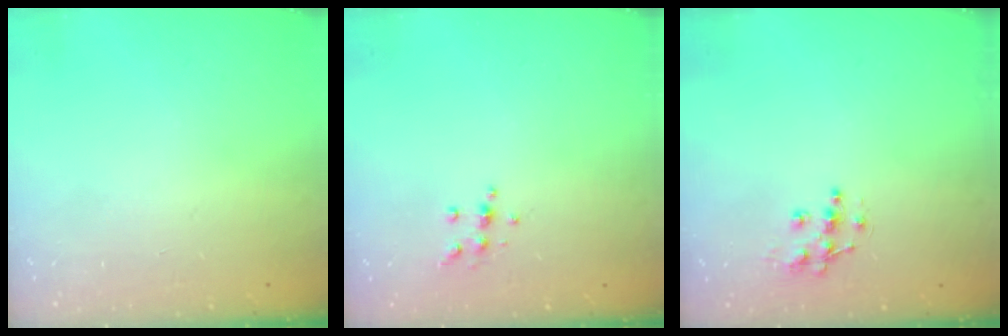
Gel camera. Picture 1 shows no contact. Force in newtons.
{"total": 5.4, "press": 5.3, "slide": 0.6}
{"total": 8.5, "press": 8.4, "slide": 0.6}